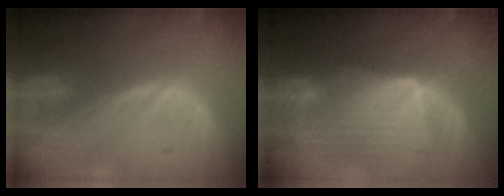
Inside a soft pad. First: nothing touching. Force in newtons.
{"total": 9.2, "press": 8.5, "slide": 3.7}